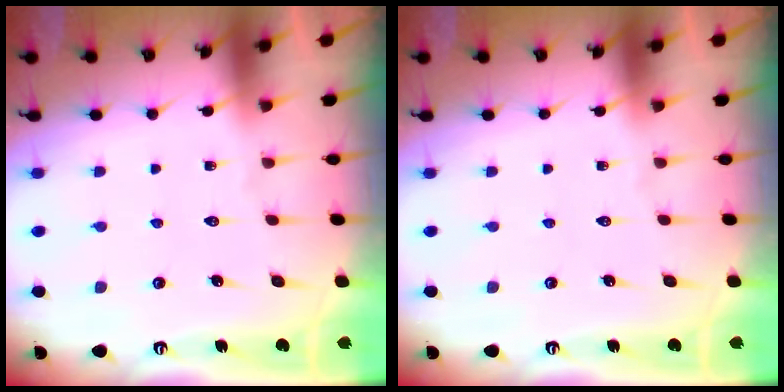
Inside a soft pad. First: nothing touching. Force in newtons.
{"total": 0.0}